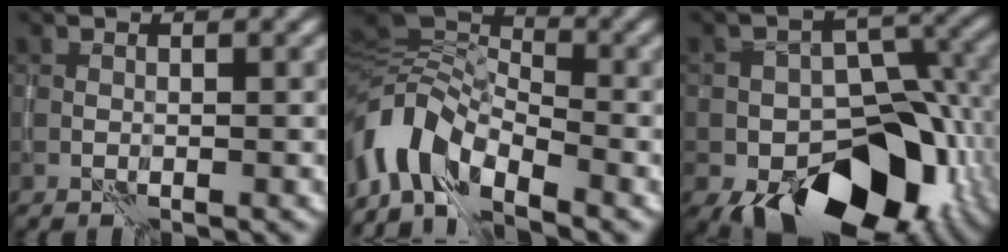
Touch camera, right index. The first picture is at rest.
{"total": 6.6, "force": [-4.3, 3.2, 3.9], "torque": [-0.072, 0.008, -0.099]}
{"total": 12.7, "force": [-6.6, 7.6, 7.7], "torque": [-0.089, -0.003, -0.103]}